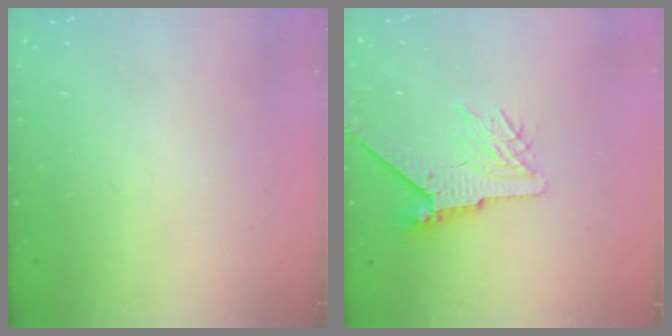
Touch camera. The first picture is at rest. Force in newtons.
{"total": 7.3, "press": 7.2, "slide": 1.1}